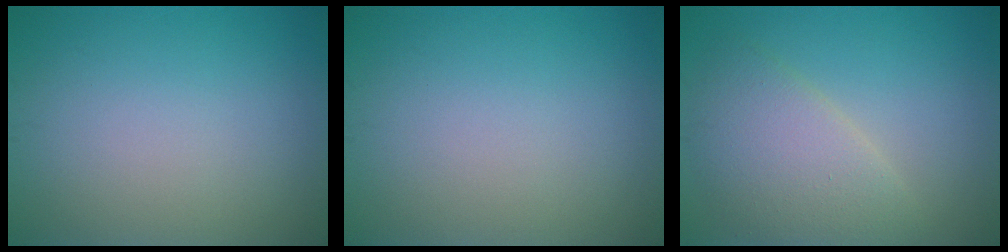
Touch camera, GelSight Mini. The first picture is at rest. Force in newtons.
{"total": 0.0}
{"total": 4.9, "press": 4.9, "slide": 0.2}